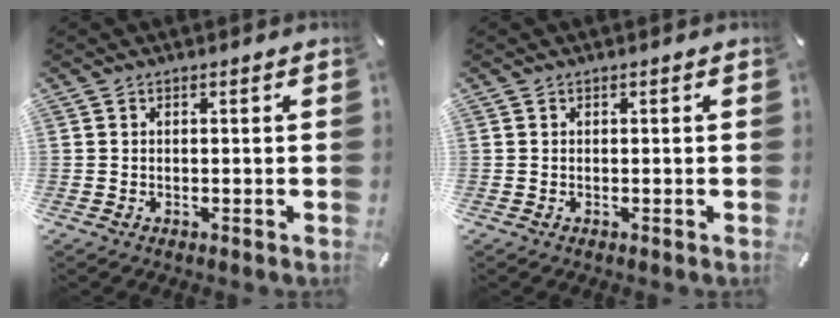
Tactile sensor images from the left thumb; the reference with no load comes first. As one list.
[{"total": 0.0}]